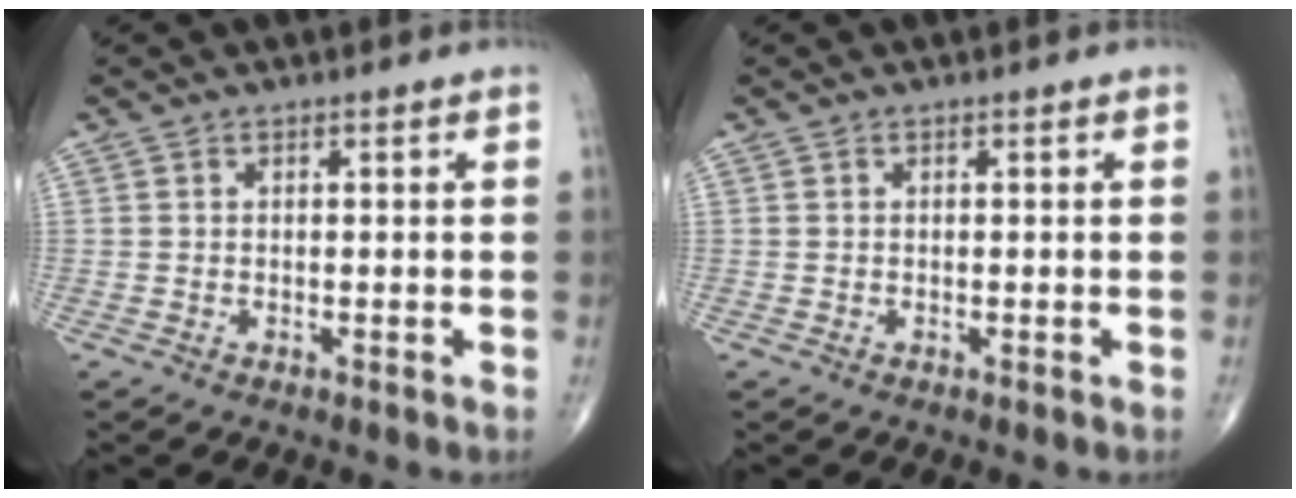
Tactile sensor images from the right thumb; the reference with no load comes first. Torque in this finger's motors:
{"motor_torque": [0.00, 0.00, 0.02, 0.02, 0.00]}